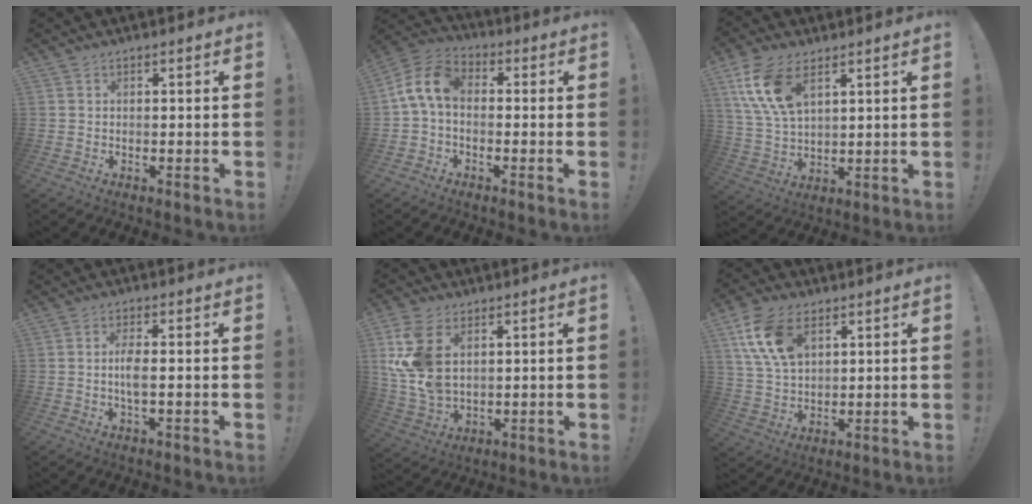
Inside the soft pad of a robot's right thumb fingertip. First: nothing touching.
{"total": 10.2, "force": [0.3, 6.2, 8.1], "torque": [-0.169, 0.019, 0.010]}
{"total": 13.2, "force": [6.5, 7.1, 9.0], "torque": [-0.186, -0.018, 0.123]}
{"total": 4.3, "force": [-0.1, 0.9, 4.2], "torque": [-0.092, -0.005, -0.008]}
{"total": 14.1, "force": [4.3, 8.9, 10.1], "torque": [-0.194, -0.019, 0.084]}
{"total": 14.3, "force": [6.4, 8.9, 9.1], "torque": [-0.166, -0.015, 0.124]}